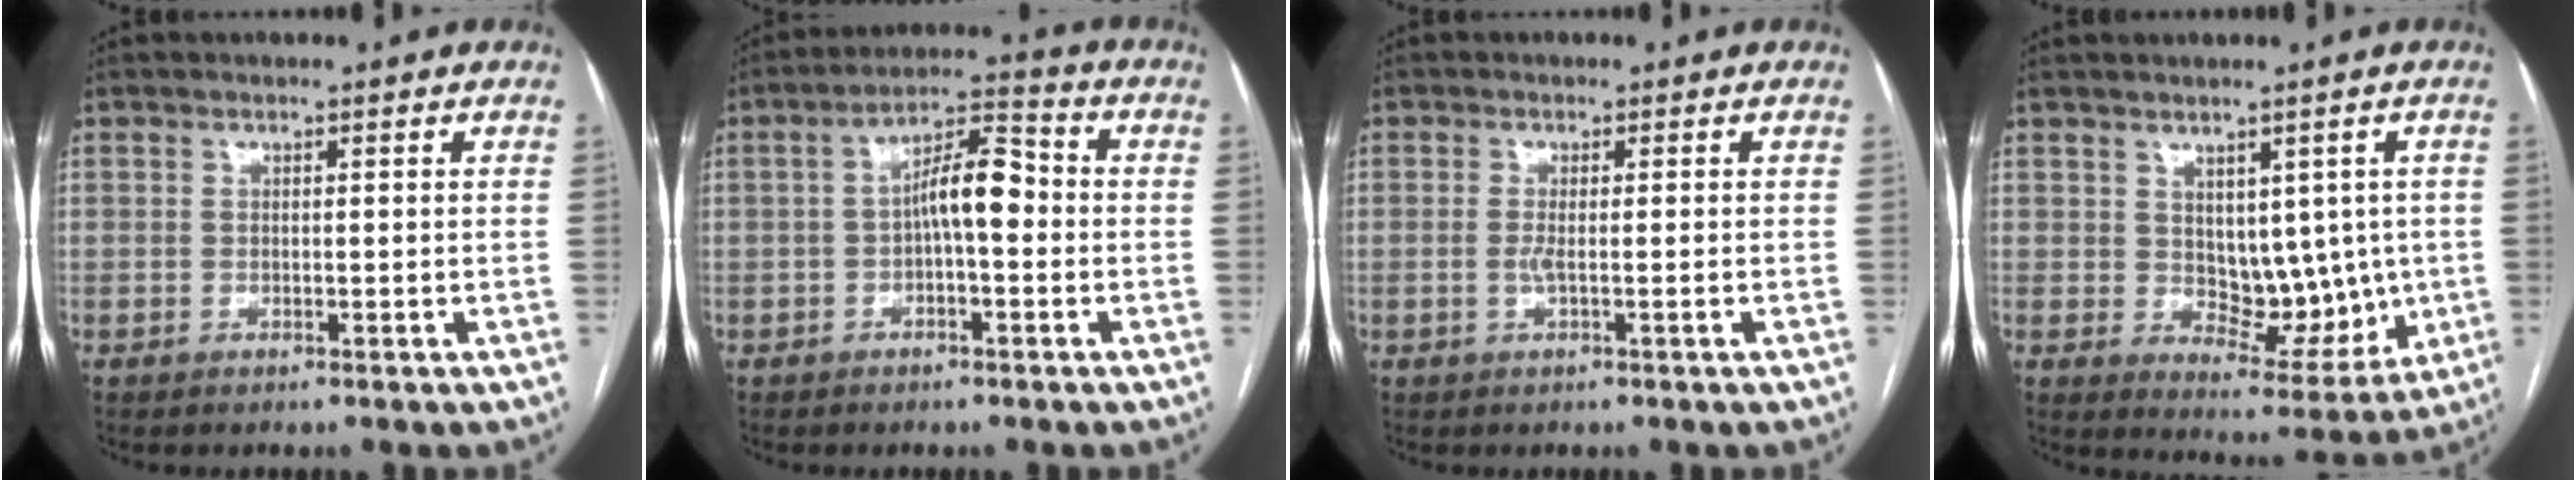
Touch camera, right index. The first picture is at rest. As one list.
[{"total": 7.5, "force": [-0.5, 2.1, 7.2], "torque": [-0.125, 0.030, -0.010]}, {"total": 1.7, "force": [-0.3, 0.1, 1.7], "torque": [-0.040, -0.003, -0.006]}, {"total": 8.8, "force": [0.8, 5.5, 6.8], "torque": [-0.075, 0.001, 0.032]}]